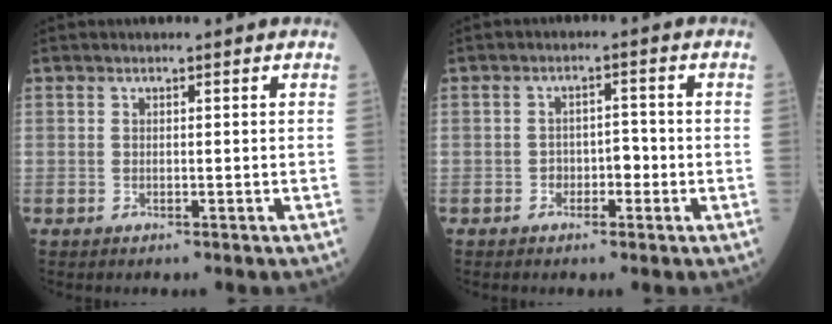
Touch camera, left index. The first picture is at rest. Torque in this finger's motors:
{"motor_torque": [-0.08, 0.22, 0.04, -0.01]}